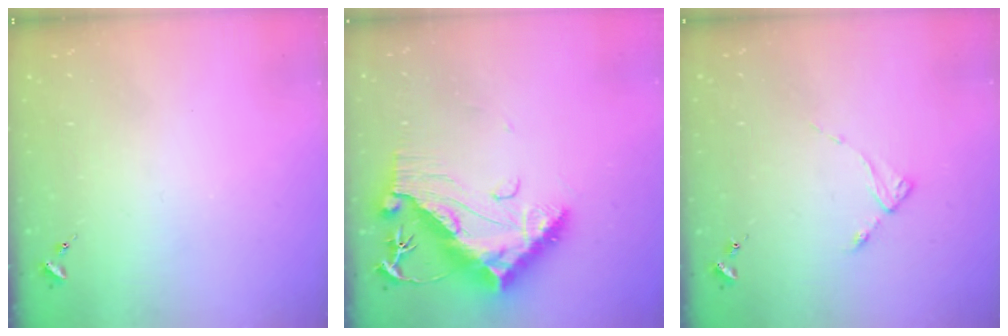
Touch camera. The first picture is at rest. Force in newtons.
{"total": 16.5, "press": 16.4, "slide": 1.3}
{"total": 2.7, "press": 2.7, "slide": 0.4}